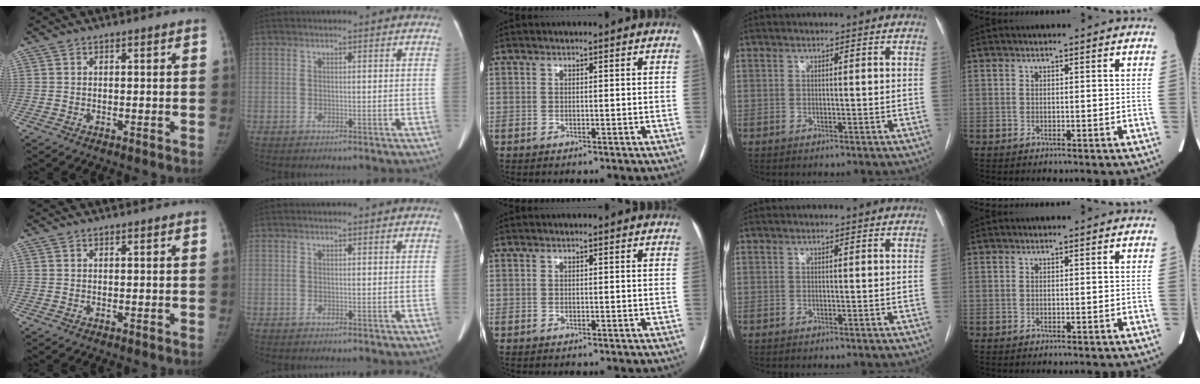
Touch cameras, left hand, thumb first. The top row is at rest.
{}